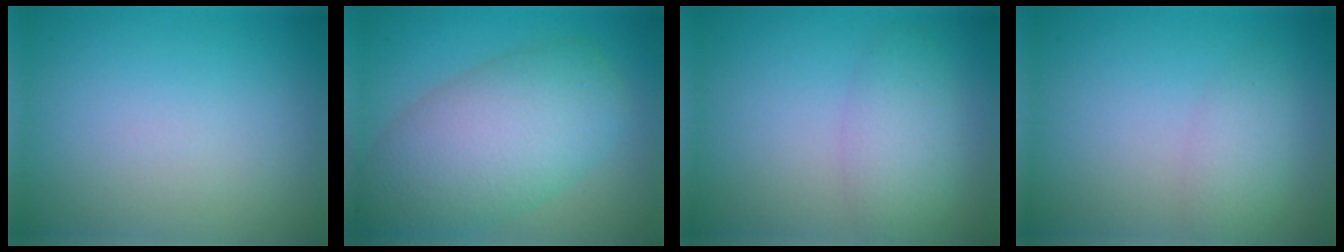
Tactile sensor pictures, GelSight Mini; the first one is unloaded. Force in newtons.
{"total": 9.3, "press": 9.2, "slide": 0.4}
{"total": 3.5, "press": 3.5, "slide": 0.1}
{"total": 2.3, "press": 2.3, "slide": 0.1}